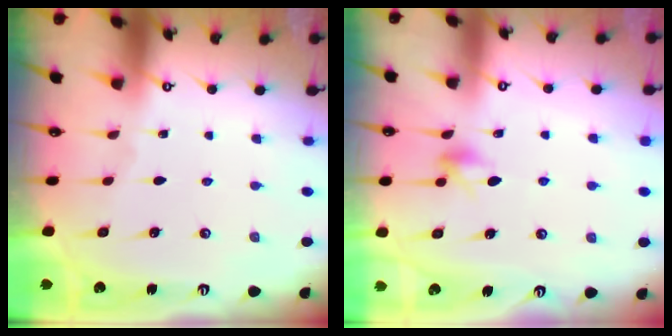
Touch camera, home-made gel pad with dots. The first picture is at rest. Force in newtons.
{"total": 6.3, "press": 6.3, "slide": 1.1}